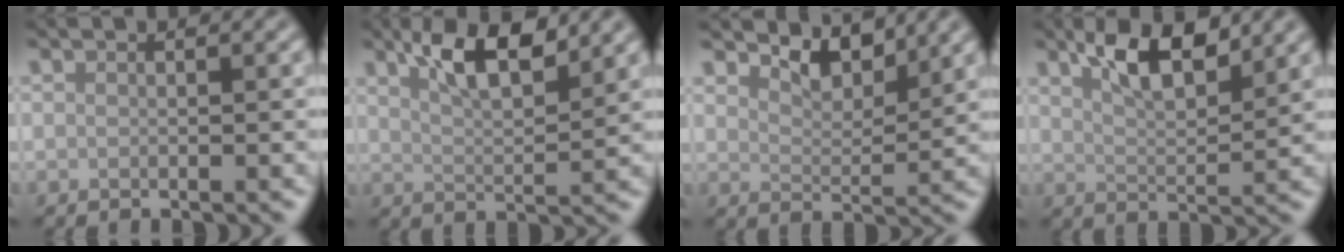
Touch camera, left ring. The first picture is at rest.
{"total": 5.6, "force": [3.4, 1.7, 4.2], "torque": [-0.072, 0.003, 0.056]}
{"total": 3.5, "force": [3.1, 0.9, 1.2], "torque": [-0.028, -0.010, 0.051]}
{"total": 5.4, "force": [3.3, 1.9, 3.9], "torque": [-0.069, 0.002, 0.055]}